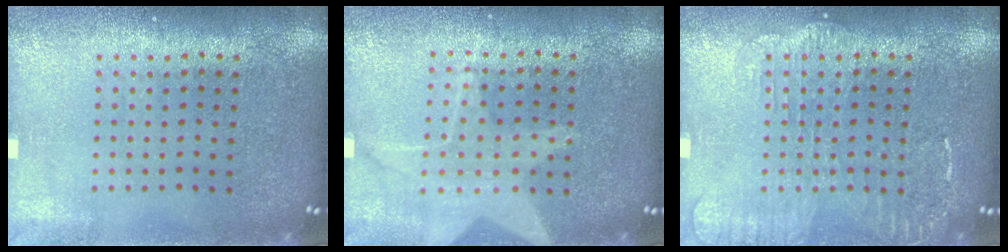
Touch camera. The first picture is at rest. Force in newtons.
{"total": 1.4, "press": 1.4, "slide": 0.2}
{"total": 2.2, "press": 2.2, "slide": 0.3}